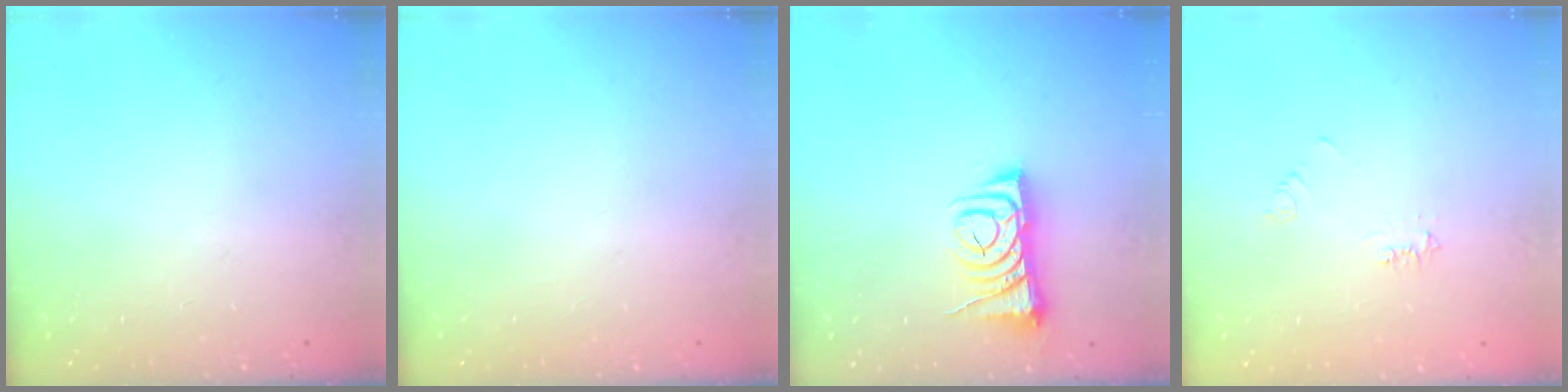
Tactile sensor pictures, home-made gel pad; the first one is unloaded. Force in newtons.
{"total": 0.0}
{"total": 7.1, "press": 7.1, "slide": 1.0}
{"total": 4.5, "press": 4.5, "slide": 0.7}